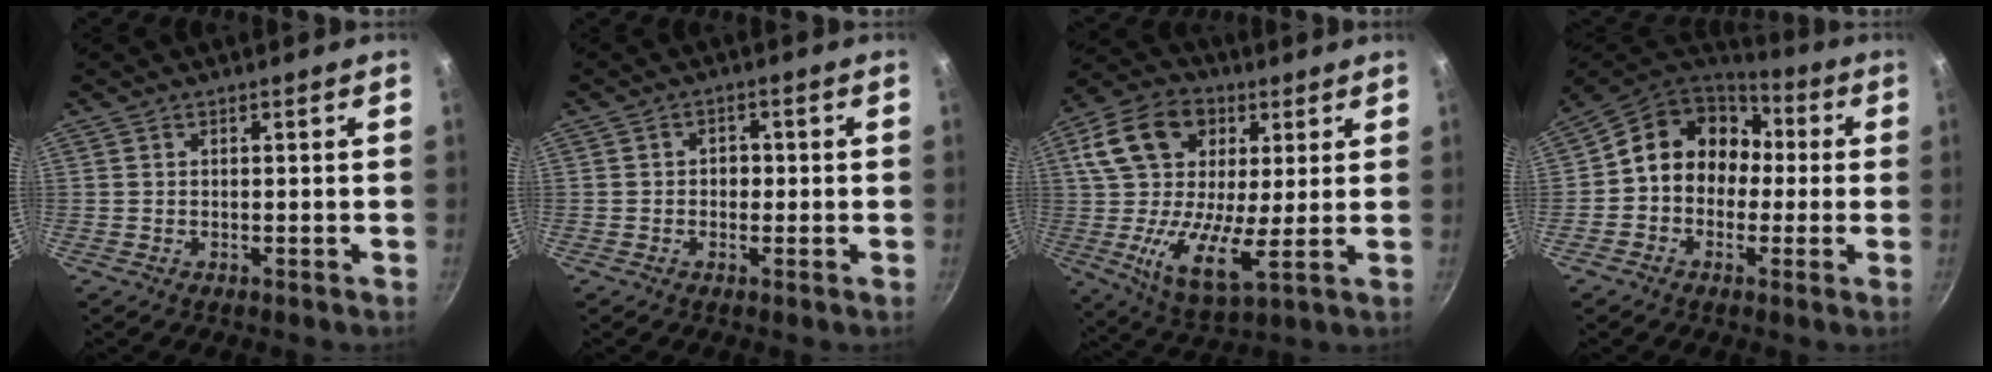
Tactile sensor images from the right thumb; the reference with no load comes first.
{"total": 2.2, "force": [-0.3, 2.0, 1.1], "torque": [-0.005, 0.006, -0.007]}
{"total": 19.1, "force": [4.1, 11.5, 14.7], "torque": [-0.244, -0.008, 0.054]}
{"total": 13.6, "force": [0.6, 11.7, 6.8], "torque": [-0.067, 0.042, -0.010]}